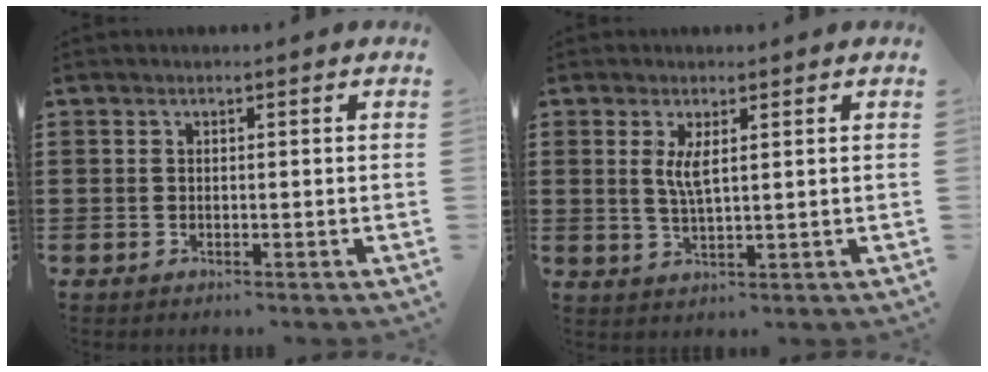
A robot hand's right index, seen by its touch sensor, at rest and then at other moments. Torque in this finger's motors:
{"motor_torque": [0.02, -0.01, 0.21, 0.10]}